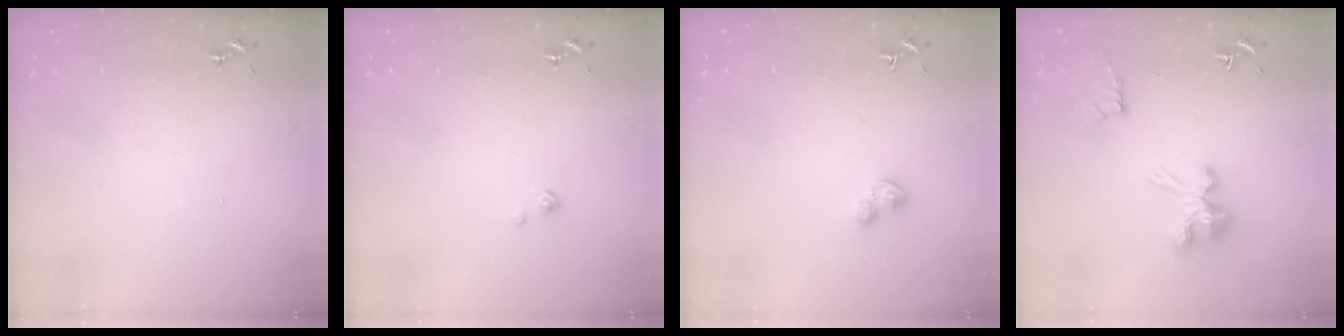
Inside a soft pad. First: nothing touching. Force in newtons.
{"total": 1.0, "press": 1.0, "slide": 0.2}
{"total": 3.8, "press": 3.8, "slide": 0.5}
{"total": 10.6, "press": 10.6, "slide": 0.3}